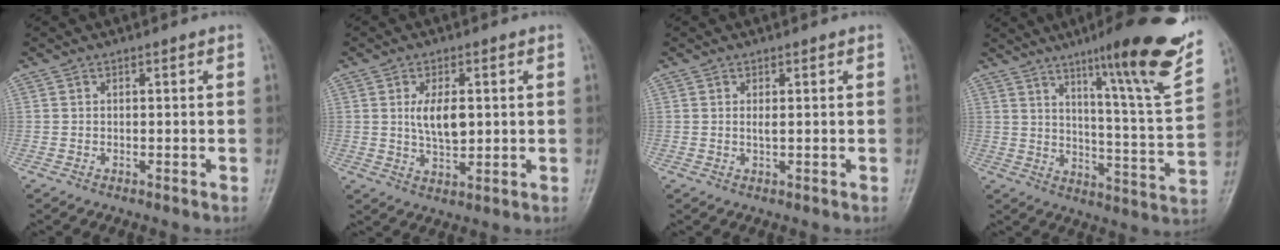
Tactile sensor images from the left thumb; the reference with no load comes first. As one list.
[{"total": 6.6, "force": [1.0, 3.3, 5.6], "torque": [-0.094, -0.011, 0.019]}, {"total": 1.5, "force": [0.5, 0.4, 1.3], "torque": [-0.023, -0.002, 0.009]}, {"total": 21.6, "force": [13.2, 2.3, 16.9], "torque": [-0.209, -0.062, 0.193]}]